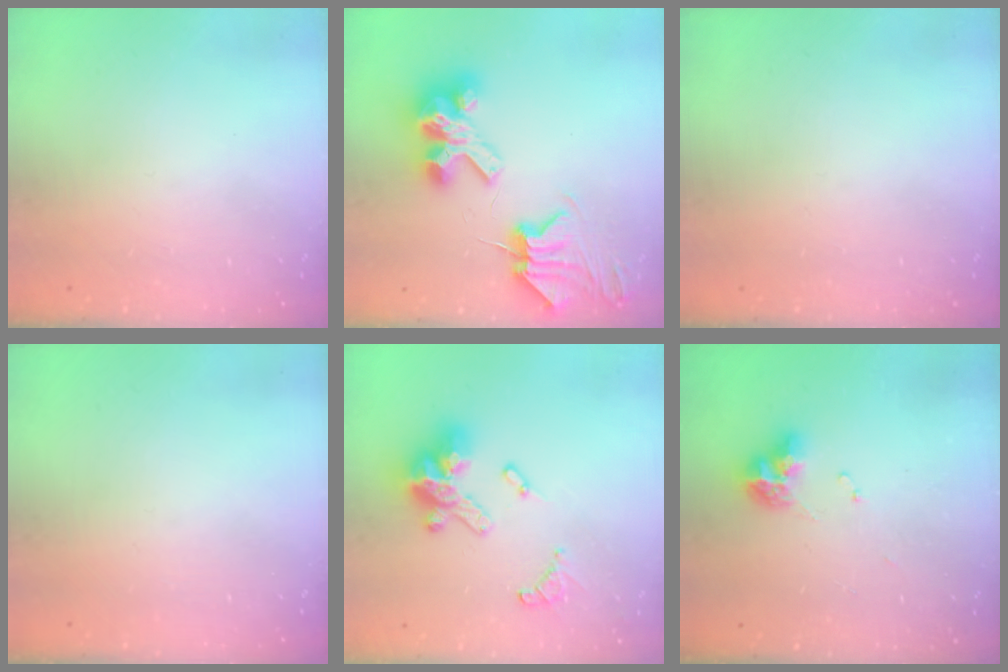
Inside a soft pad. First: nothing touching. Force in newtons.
{"total": 9.1, "press": 9.0, "slide": 1.3}
{"total": 0.0}
{"total": 0.0}
{"total": 16.2, "press": 16.1, "slide": 1.6}
{"total": 9.0, "press": 8.9, "slide": 0.9}